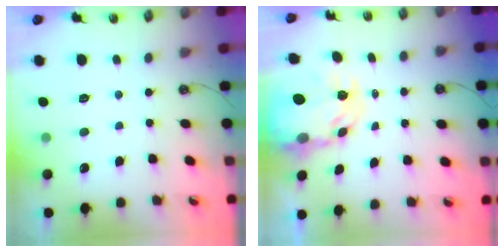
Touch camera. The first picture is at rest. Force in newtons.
{"total": 7.0, "press": 7.0, "slide": 0.6}